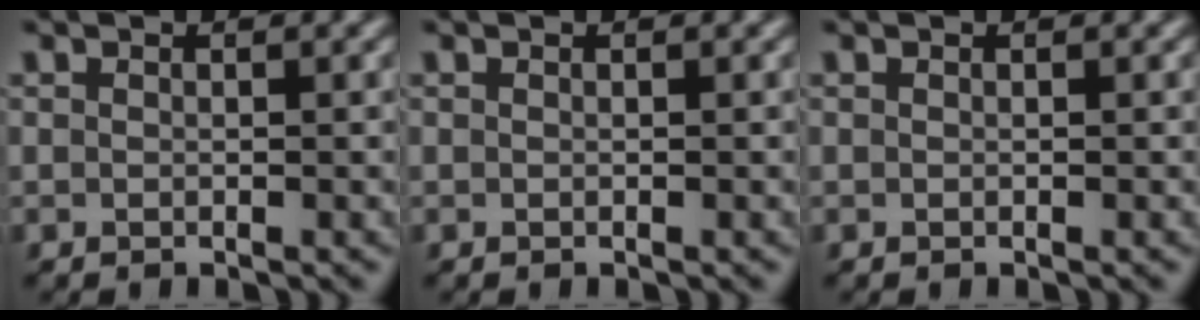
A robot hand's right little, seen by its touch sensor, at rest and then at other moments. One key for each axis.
{"total": 0.0}
{"total": 0.0}